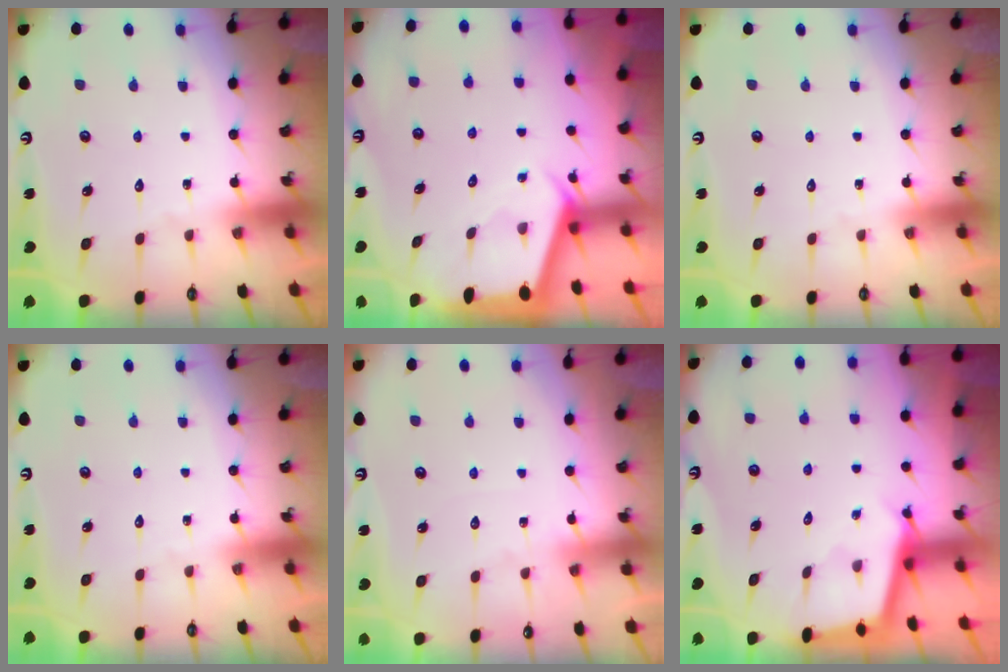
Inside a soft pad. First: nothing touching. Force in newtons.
{"total": 2.4, "press": 2.4, "slide": 0.3}
{"total": 0.0}
{"total": 0.0}
{"total": 4.7, "press": 4.7, "slide": 0.7}
{"total": 2.4, "press": 2.4, "slide": 0.2}